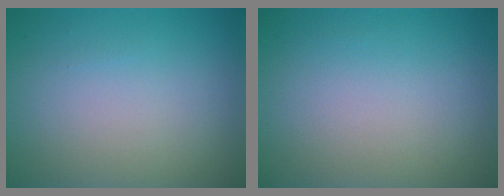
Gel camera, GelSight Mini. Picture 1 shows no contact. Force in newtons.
{"total": 0.0}